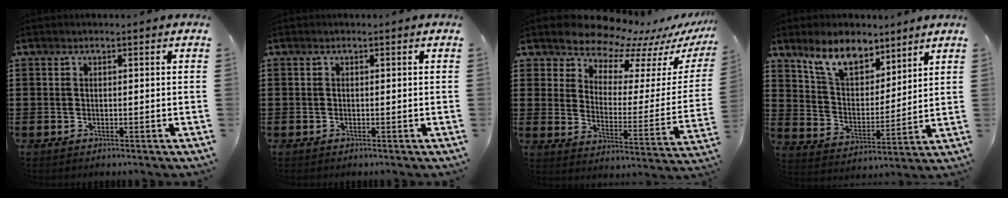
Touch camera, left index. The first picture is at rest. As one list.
[{"total": 0.0}, {"total": 8.5, "force": [8.3, 2.0, 0.4], "torque": [-0.044, -0.075, 0.148]}, {"total": 8.8, "force": [7.3, 3.3, 3.7], "torque": [-0.096, -0.018, 0.135]}]